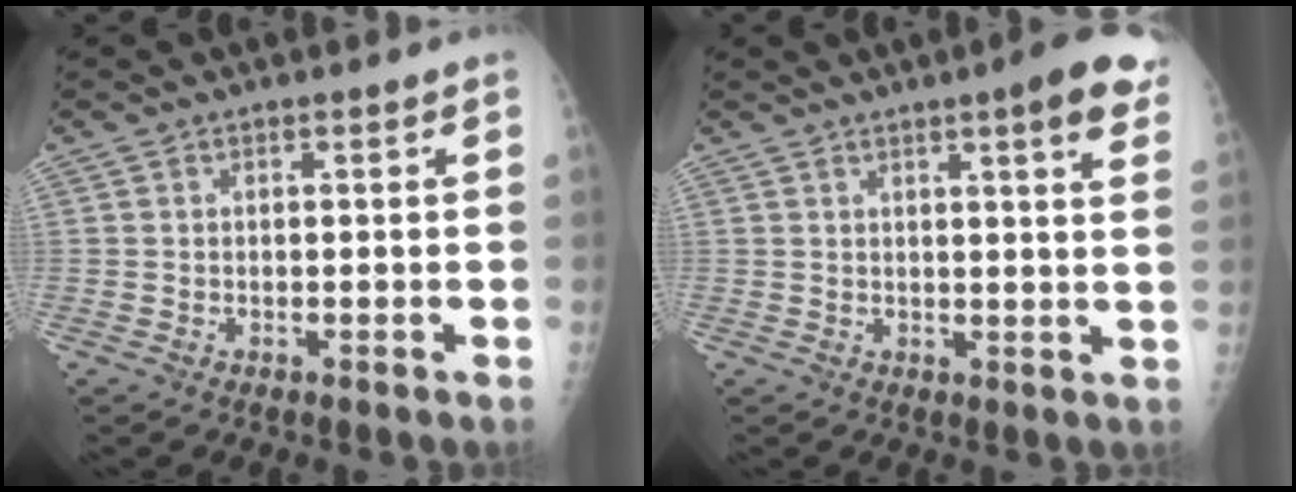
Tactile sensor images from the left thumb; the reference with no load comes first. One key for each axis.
{"total": 9.3, "fx": 5.4, "fy": 1.2, "fz": 7.5, "tx": -0.082, "ty": -0.015, "tz": 0.054}